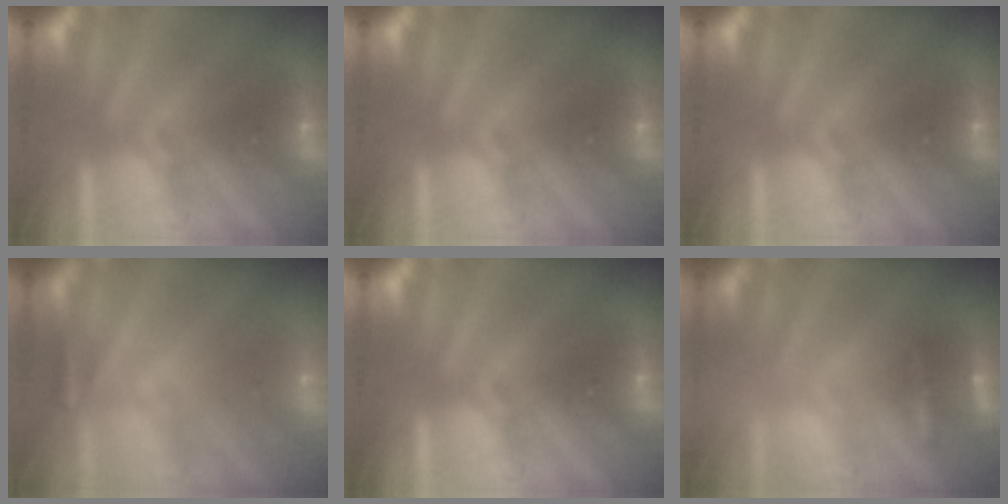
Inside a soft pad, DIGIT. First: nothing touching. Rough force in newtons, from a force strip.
{"total": 0.0}
{"total": 0.0}
{"total": 2.4}
{"total": 0.0}
{"total": 2.5}